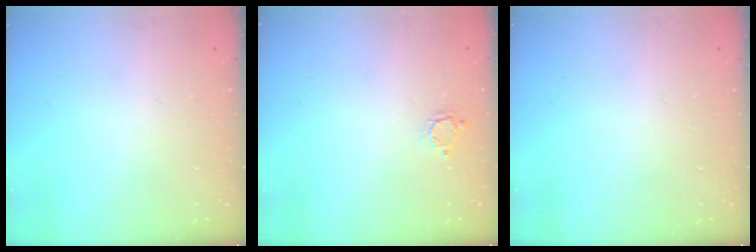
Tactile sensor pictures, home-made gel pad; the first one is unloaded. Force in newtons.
{"total": 3.3, "press": 3.2, "slide": 0.3}
{"total": 0.0}